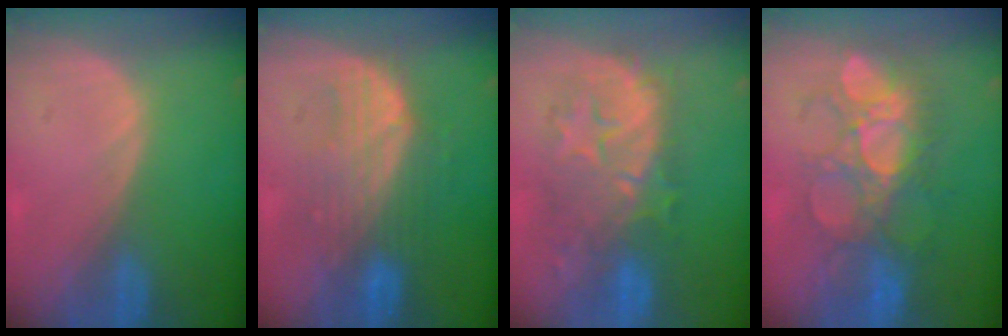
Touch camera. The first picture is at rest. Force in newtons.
{"total": 7.7, "press": 7.6, "slide": 0.8}
{"total": 9.6, "press": 9.4, "slide": 2.2}
{"total": 9.0, "press": 8.9, "slide": 1.1}